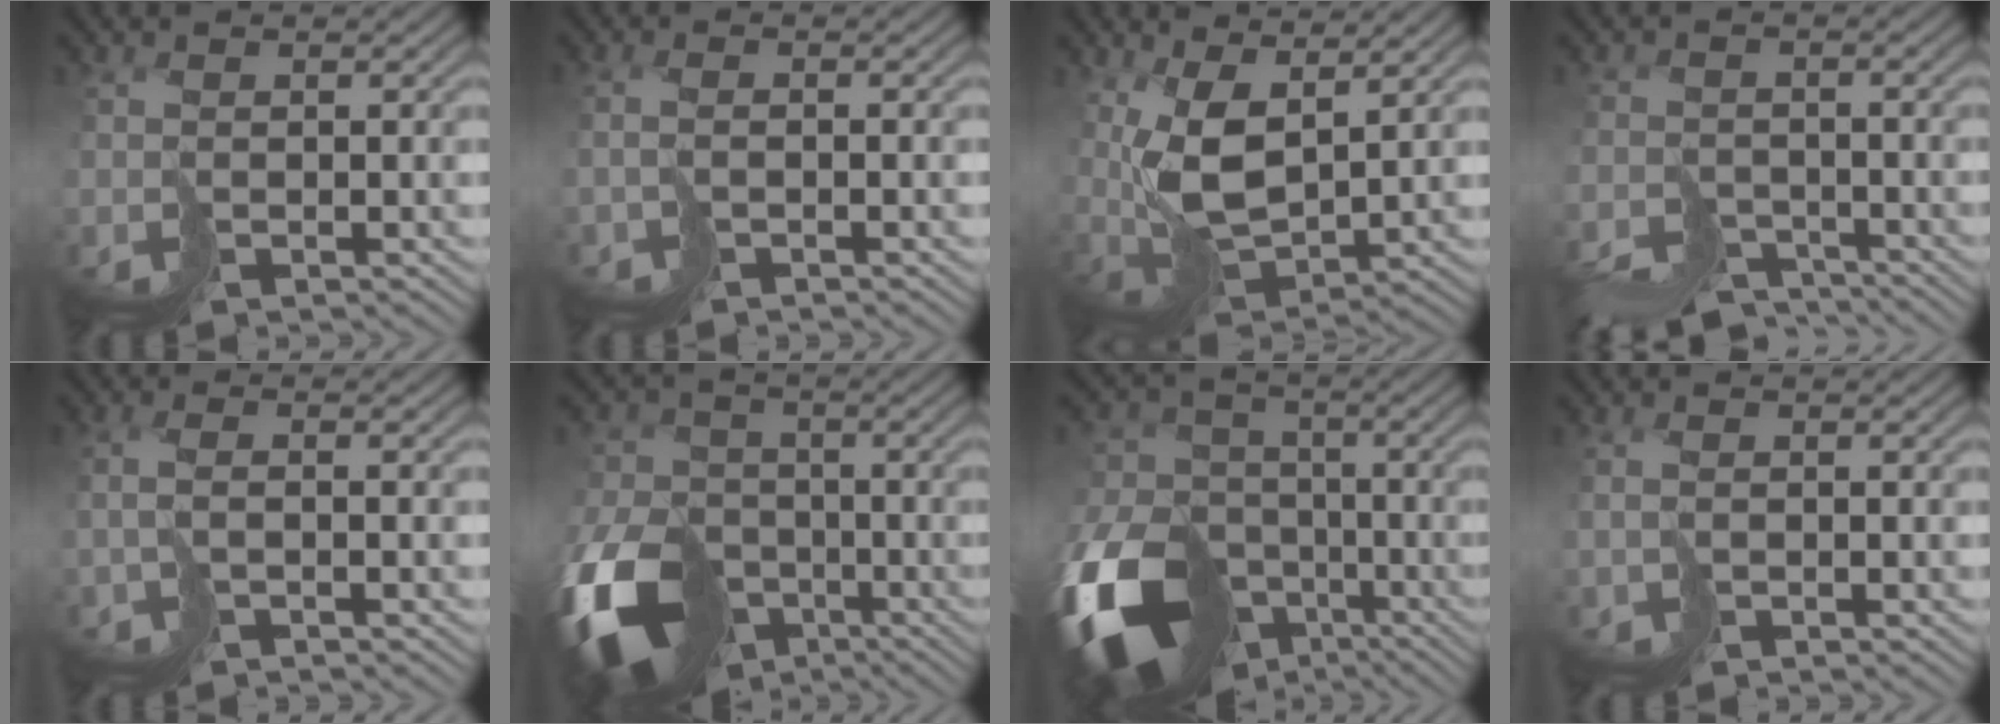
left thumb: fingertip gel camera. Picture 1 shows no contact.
{"total": 1.1, "force": [-0.8, 0.3, 0.8], "torque": [-0.011, 0.003, -0.024]}
{"total": 7.1, "force": [2.7, 3.3, 5.7], "torque": [-0.125, 0.001, 0.053]}
{"total": 5.8, "force": [-5.5, 1.6, 1.0], "torque": [-0.011, -0.007, -0.098]}
{"total": 2.1, "force": [-1.1, 0.6, 1.7], "torque": [-0.029, 0.003, -0.031]}
{"total": 17.4, "force": [-8.6, 12.2, 8.9], "torque": [-0.245, -0.061, -0.139]}
{"total": 20.0, "force": [-10.2, 14.3, 9.7], "torque": [-0.283, -0.065, -0.147]}
{"total": 0.6, "force": [-0.6, 0.1, 0.3], "torque": [-0.003, 0.002, -0.016]}